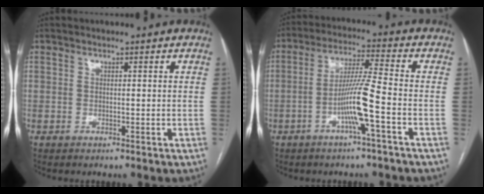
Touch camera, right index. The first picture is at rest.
{"total": 8.6, "force": [-3.1, -0.9, 8.0], "torque": [-0.156, 0.003, -0.061]}